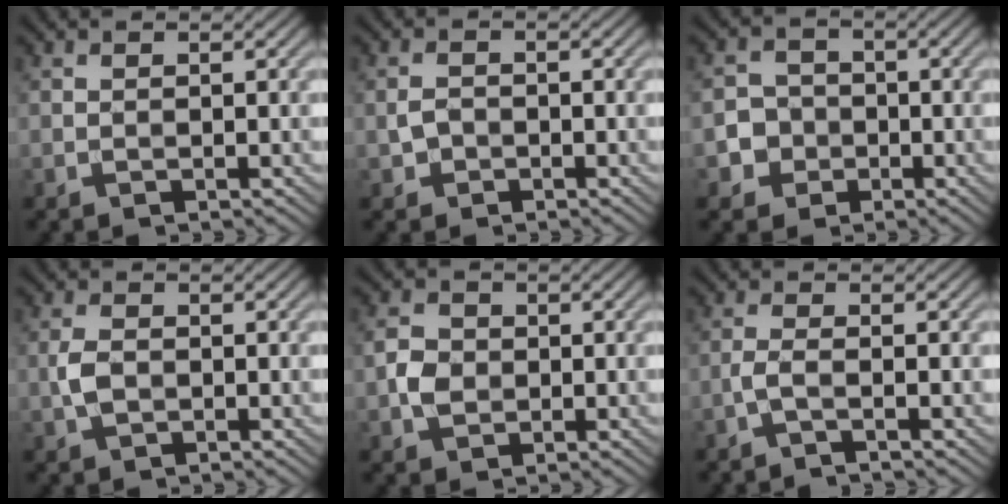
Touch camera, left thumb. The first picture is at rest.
{"total": 1.8, "force": [-0.6, 1.4, 0.8], "torque": [-0.019, -0.001, -0.015]}
{"total": 4.2, "force": [-1.3, 3.9, 1.0], "torque": [-0.006, -0.002, -0.045]}
{"total": 2.6, "force": [-0.5, 1.7, 1.9], "torque": [-0.046, 0.001, -0.011]}
{"total": 3.2, "force": [-0.5, 2.7, 1.7], "torque": [-0.041, 0.001, -0.014]}
{"total": 1.9, "force": [-0.9, 0.4, 1.6], "torque": [-0.034, 0.007, -0.028]}